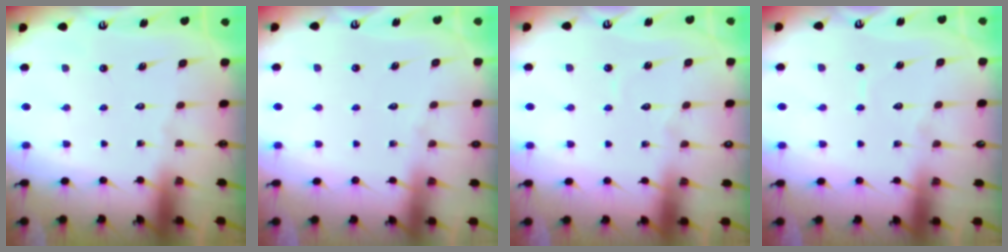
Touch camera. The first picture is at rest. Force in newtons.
{"total": 2.8, "press": 2.7, "slide": 0.4}
{"total": 4.0, "press": 4.0, "slide": 0.3}
{"total": 3.8, "press": 3.8, "slide": 0.2}